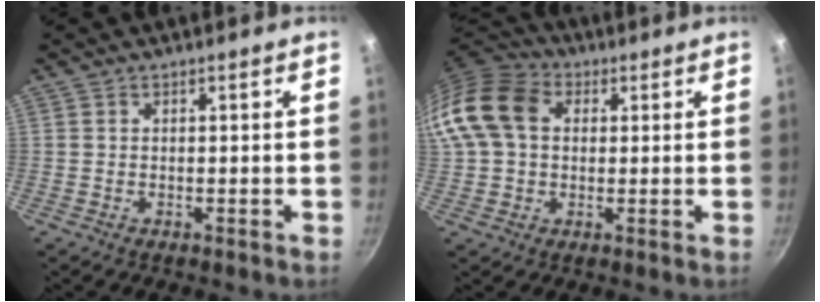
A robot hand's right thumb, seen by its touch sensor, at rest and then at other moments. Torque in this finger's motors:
{"motor_torque": [-0.41, 0.96, 0.68, 0.00, 0.43]}